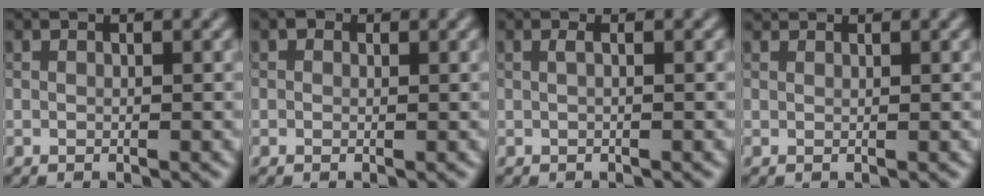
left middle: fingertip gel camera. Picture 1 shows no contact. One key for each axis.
{"total": 0.5, "fx": 0.2, "fy": 0.4, "fz": 0.2, "tx": -0.007, "ty": -0.003, "tz": -0.004}
{"total": 0.7, "fx": 0.0, "fy": 0.2, "fz": 0.7, "tx": -0.016, "ty": 0.005, "tz": -0.003}
{"total": 1.1, "fx": 1.0, "fy": 0.2, "fz": 0.2, "tx": -0.013, "ty": -0.002, "tz": 0.009}